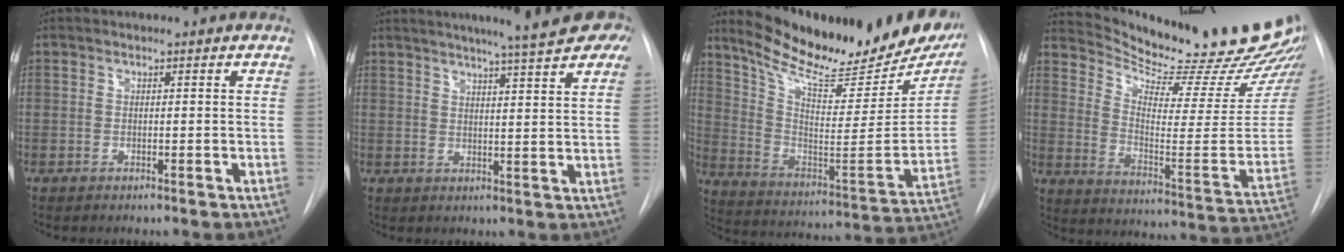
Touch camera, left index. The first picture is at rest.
{"total": 18.3, "force": [14.2, 1.7, 11.3], "torque": [-0.164, 0.013, 0.167]}
{"total": 27.6, "force": [23.2, 5.5, 13.9], "torque": [-0.219, -0.063, 0.326]}
{"total": 28.1, "force": [25.5, 3.6, 11.3], "torque": [-0.172, -0.121, 0.330]}